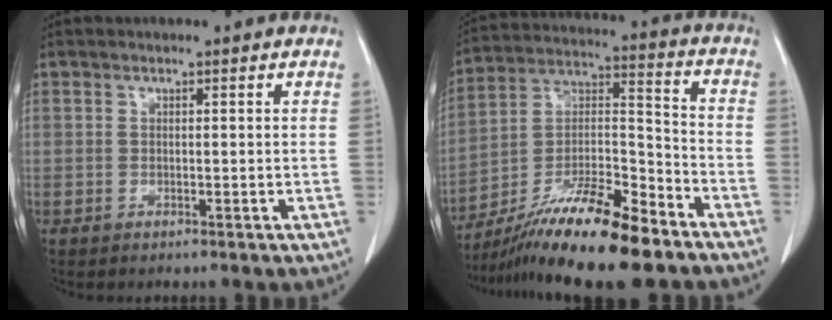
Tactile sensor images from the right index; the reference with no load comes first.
{"total": 16.8, "force": [-12.9, 2.4, 10.5], "torque": [-0.198, -0.005, -0.225]}